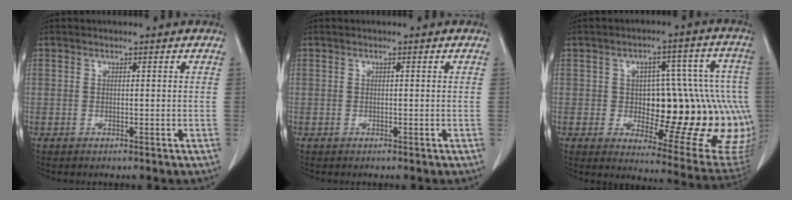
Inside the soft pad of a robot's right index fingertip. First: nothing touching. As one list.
[{"total": 0.0}, {"total": 24.0, "force": [-2.0, 8.3, 22.4], "torque": [-0.195, 0.035, 0.003]}]